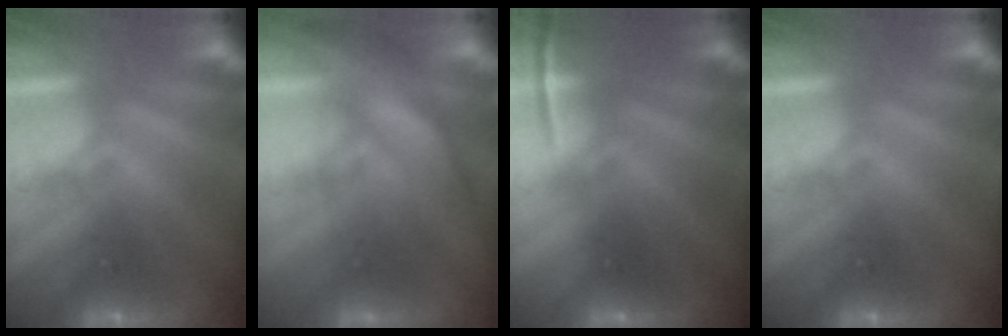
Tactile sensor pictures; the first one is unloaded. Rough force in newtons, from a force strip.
{"total": 3.5}
{"total": 1.7}
{"total": 0.0}